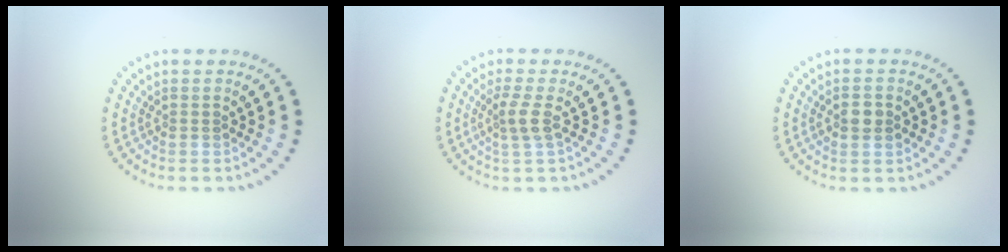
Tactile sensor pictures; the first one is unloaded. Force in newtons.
{"total": 2.1, "press": 1.6, "slide": 1.4}
{"total": 2.3, "press": 2.3, "slide": 0.0}